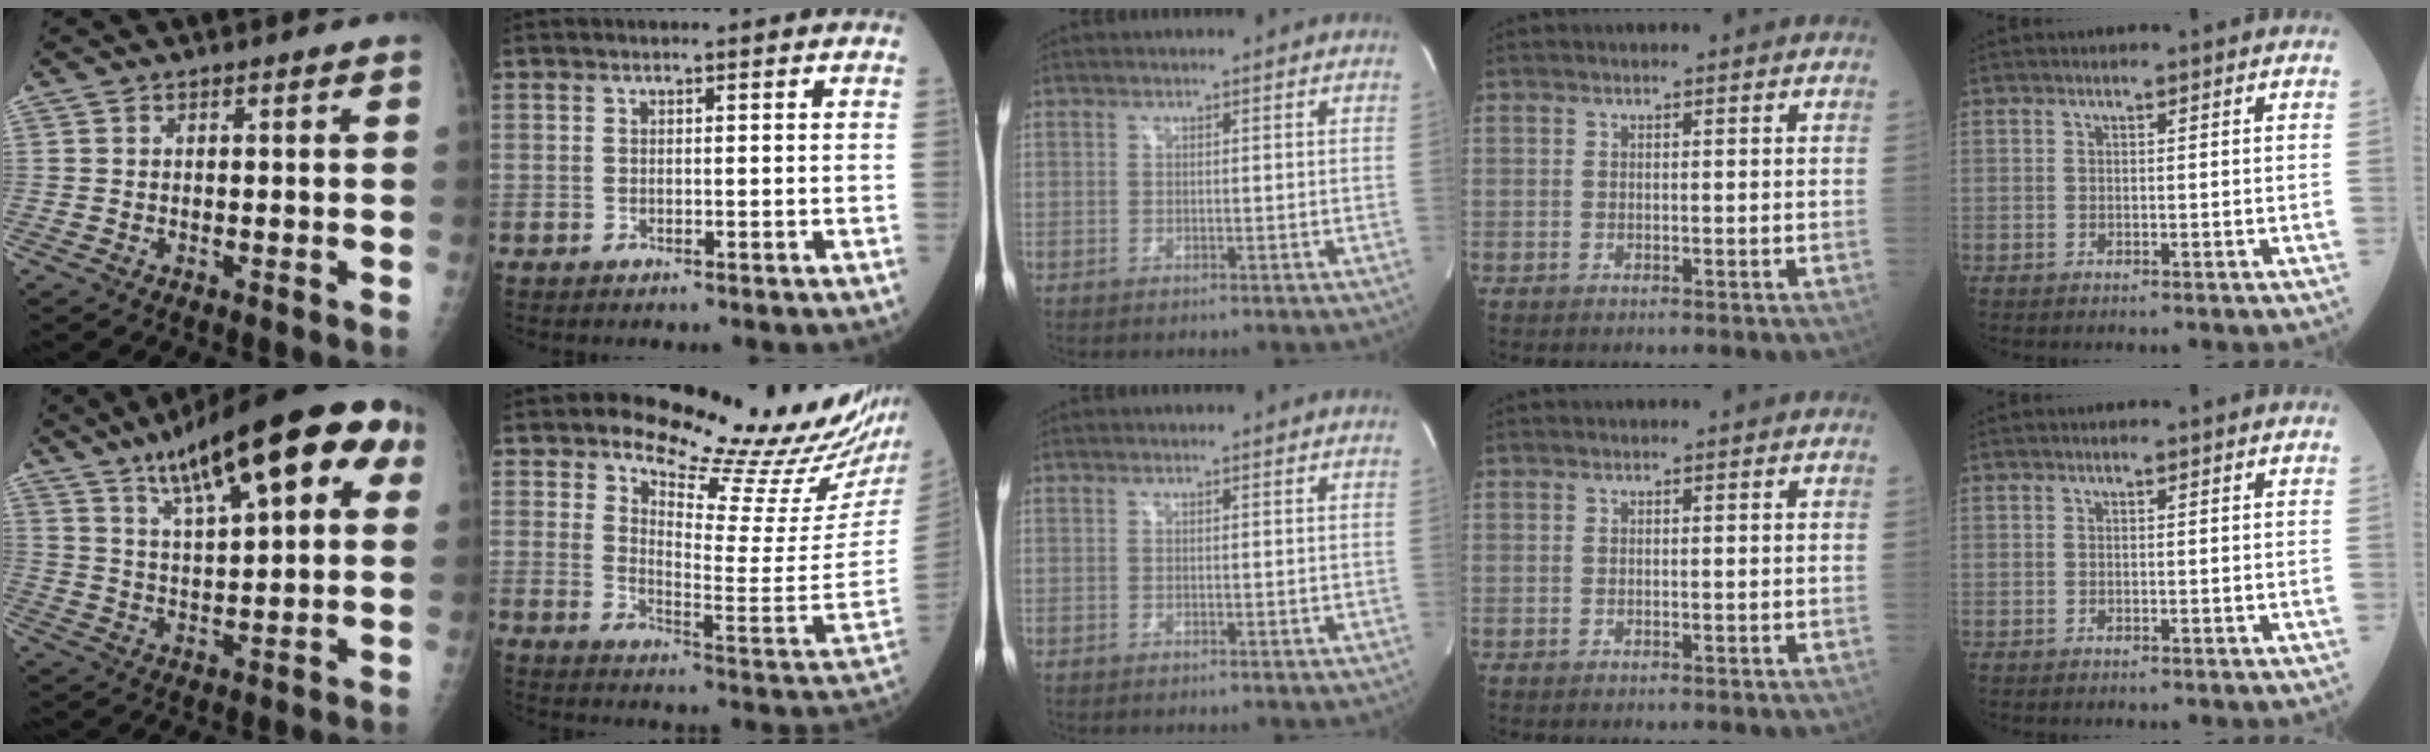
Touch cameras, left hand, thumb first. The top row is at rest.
{"thumb": {"total": 22.1, "force": [10.2, 7.1, 18.3], "torque": [-0.253, 0.007, 0.154]}, "index": {"total": 18.9, "force": [16.6, 1.6, 8.9], "torque": [-0.136, -0.096, 0.210]}}